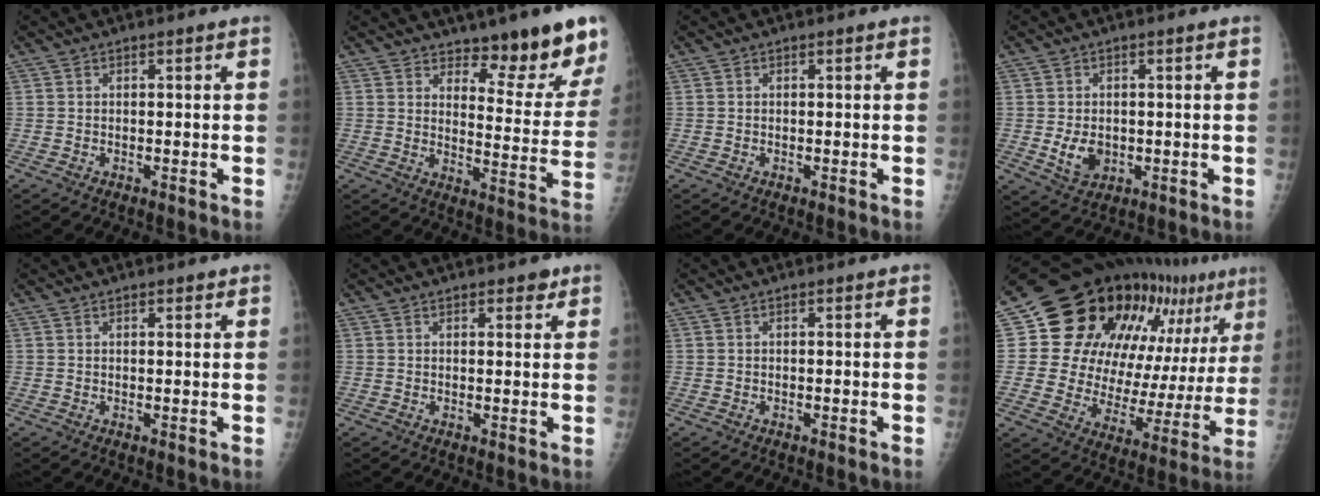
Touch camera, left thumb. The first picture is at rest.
{"total": 12.7, "force": [9.6, 3.5, 7.4], "torque": [-0.054, -0.082, 0.135]}
{"total": 0.0}
{"total": 5.3, "force": [-0.7, 3.9, 3.5], "torque": [-0.046, -0.005, 0.000]}
{"total": 1.0, "force": [0.8, 0.3, 0.5], "torque": [-0.004, -0.004, 0.010]}
{"total": 2.1, "force": [1.5, 1.0, 1.1], "torque": [0.000, -0.008, 0.018]}
{"total": 0.0}
{"total": 24.6, "force": [15.6, 11.9, 14.9], "torque": [-0.175, -0.055, 0.226]}